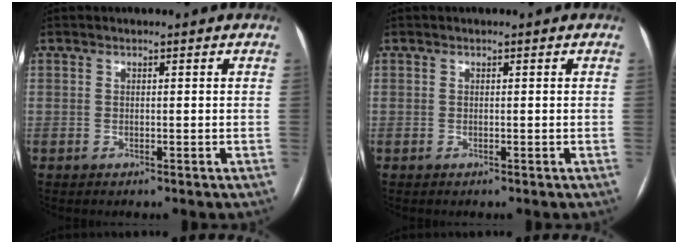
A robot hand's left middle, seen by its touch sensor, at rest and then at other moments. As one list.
[{"total": 0.0}]